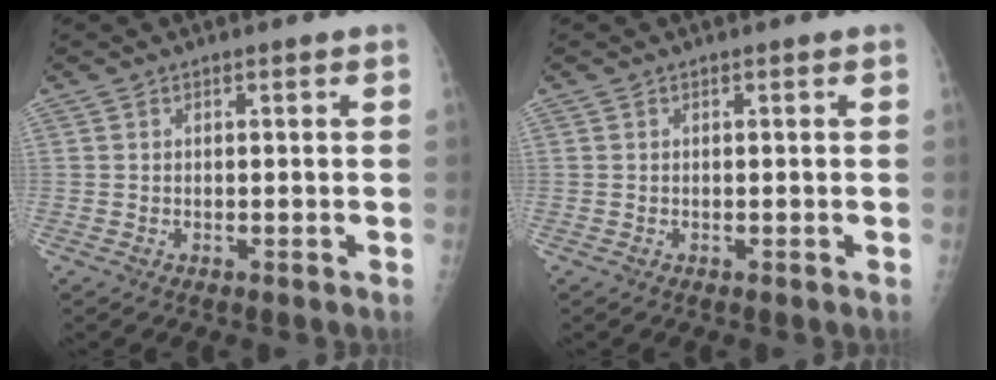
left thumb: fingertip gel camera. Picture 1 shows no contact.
{"total": 0.0}